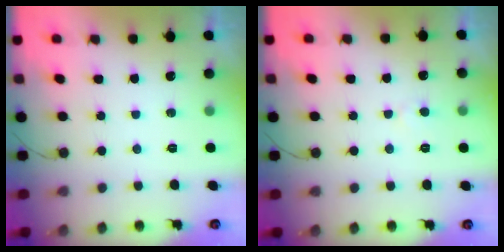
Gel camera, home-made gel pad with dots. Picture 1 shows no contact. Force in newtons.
{"total": 2.6, "press": 2.6, "slide": 0.2}